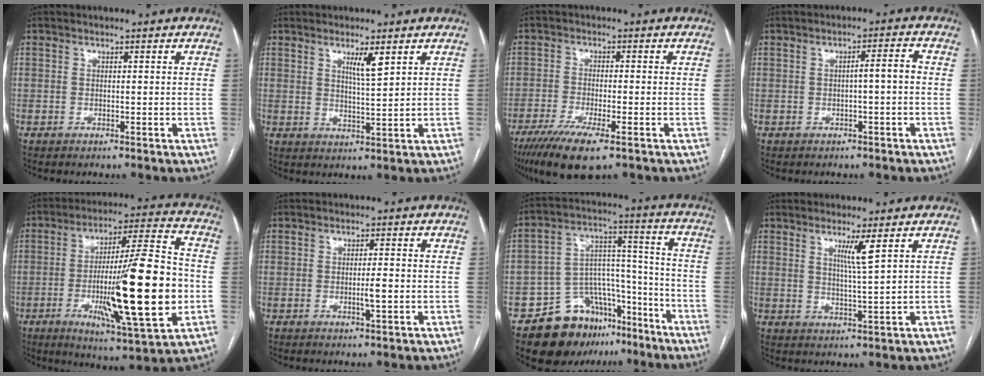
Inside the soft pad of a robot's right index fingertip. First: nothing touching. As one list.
[{"total": 3.6, "force": [2.1, 0.0, 3.0], "torque": [-0.054, -0.006, 0.039]}, {"total": 8.7, "force": [-5.5, 1.0, 6.6], "torque": [-0.117, -0.022, -0.091]}, {"total": 2.5, "force": [-0.4, 0.2, 2.5], "torque": [-0.034, 0.008, -0.006]}, {"total": 22.3, "force": [-4.1, 1.9, 21.8], "torque": [-0.352, -0.011, -0.061]}, {"total": 2.3, "force": [-0.5, 0.1, 2.2], "torque": [-0.039, -0.002, -0.008]}, {"total": 15.5, "force": [-10.6, 9.8, 5.7], "torque": [-0.074, 0.075, -0.163]}, {"total": 3.7, "force": [1.8, -0.9, 3.0], "torque": [-0.057, -0.012, 0.036]}]